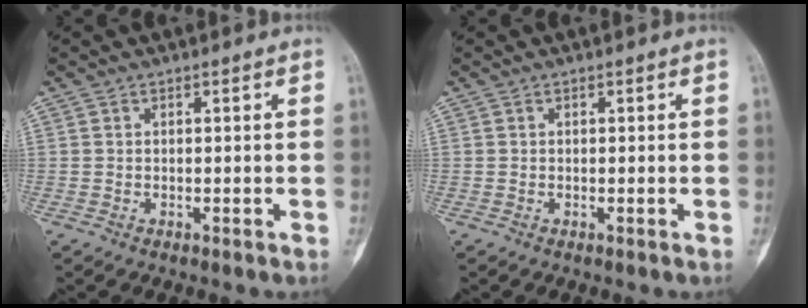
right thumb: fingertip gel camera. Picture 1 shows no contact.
{"total": 0.0}